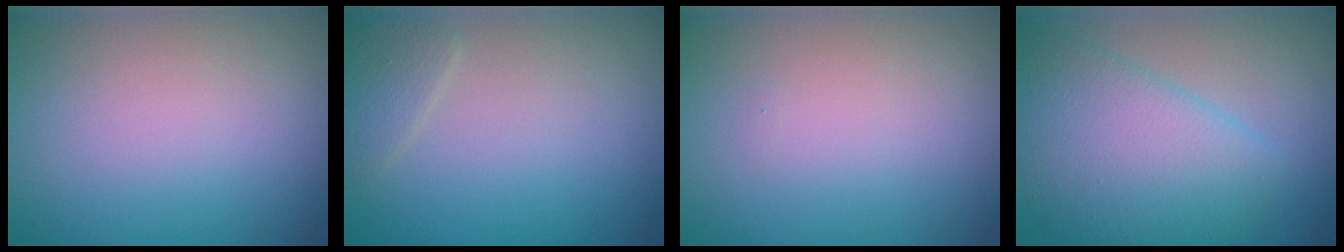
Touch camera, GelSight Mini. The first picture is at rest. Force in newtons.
{"total": 1.3, "press": 1.3, "slide": 0.1}
{"total": 0.0}
{"total": 6.1, "press": 6.1, "slide": 0.1}